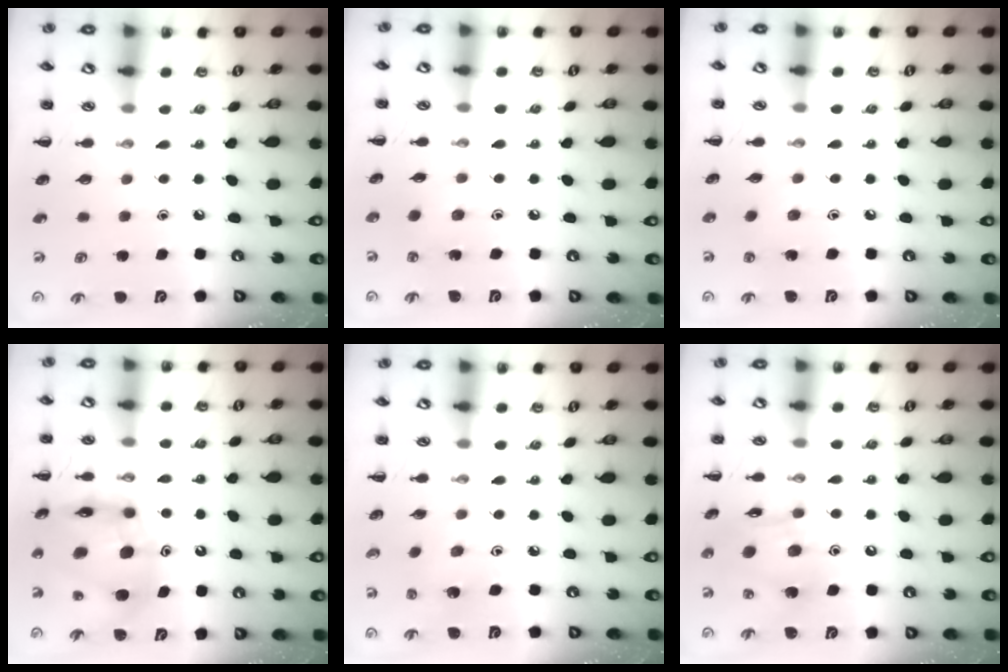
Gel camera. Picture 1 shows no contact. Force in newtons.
{"total": 3.0, "press": 2.8, "slide": 0.9}
{"total": 2.0, "press": 1.8, "slide": 0.7}
{"total": 13.7, "press": 13.1, "slide": 3.9}
{"total": 2.0, "press": 1.9, "slide": 0.8}
{"total": 13.5, "press": 13.4, "slide": 1.6}